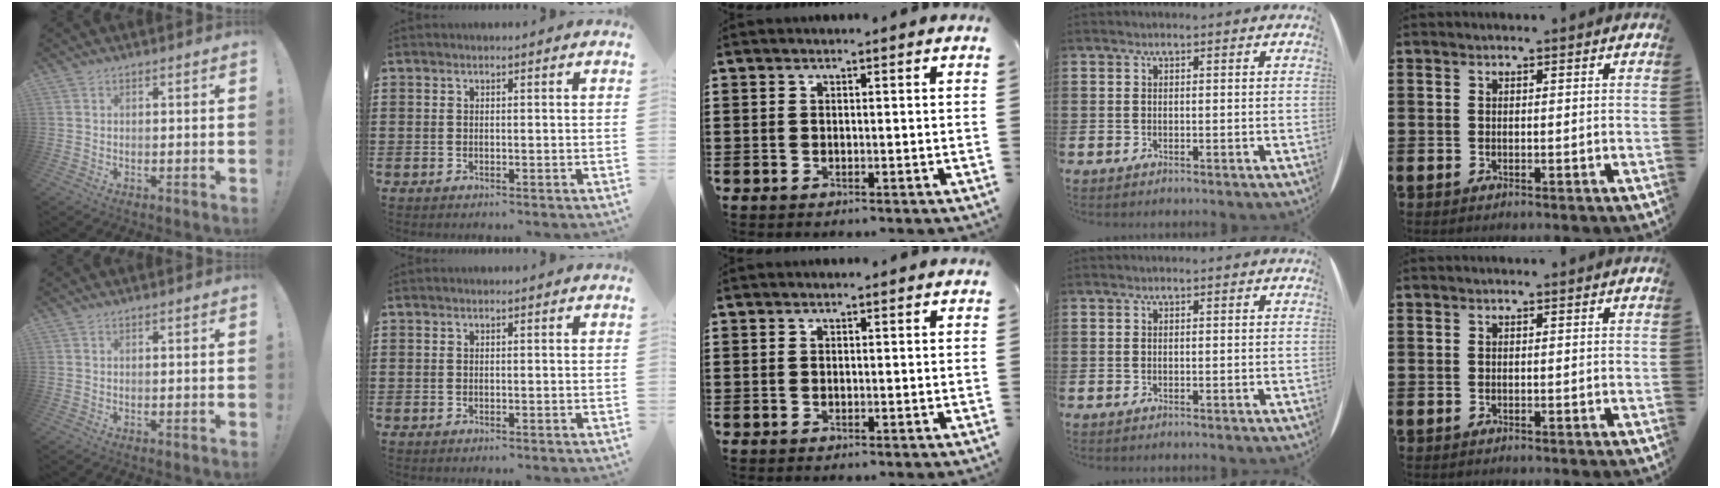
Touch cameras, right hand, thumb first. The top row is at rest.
{}